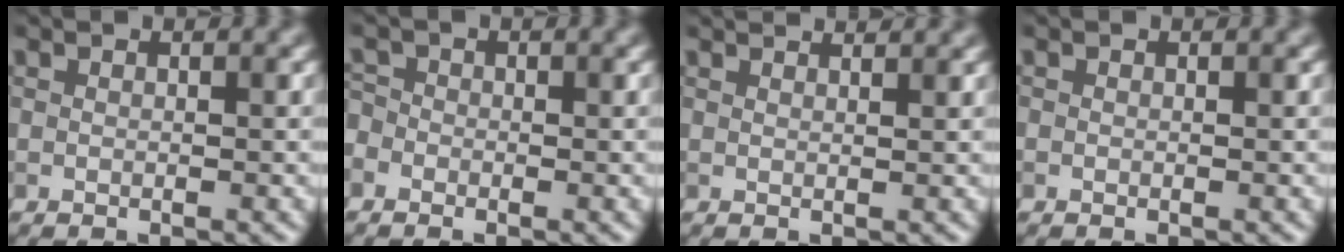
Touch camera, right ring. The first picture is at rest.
{"total": 1.5, "force": [-0.9, 1.1, 0.5], "torque": [-0.008, 0.005, -0.021]}
{"total": 3.2, "force": [2.6, 1.0, 1.4], "torque": [-0.003, 0.016, 0.005]}
{"total": 0.0}